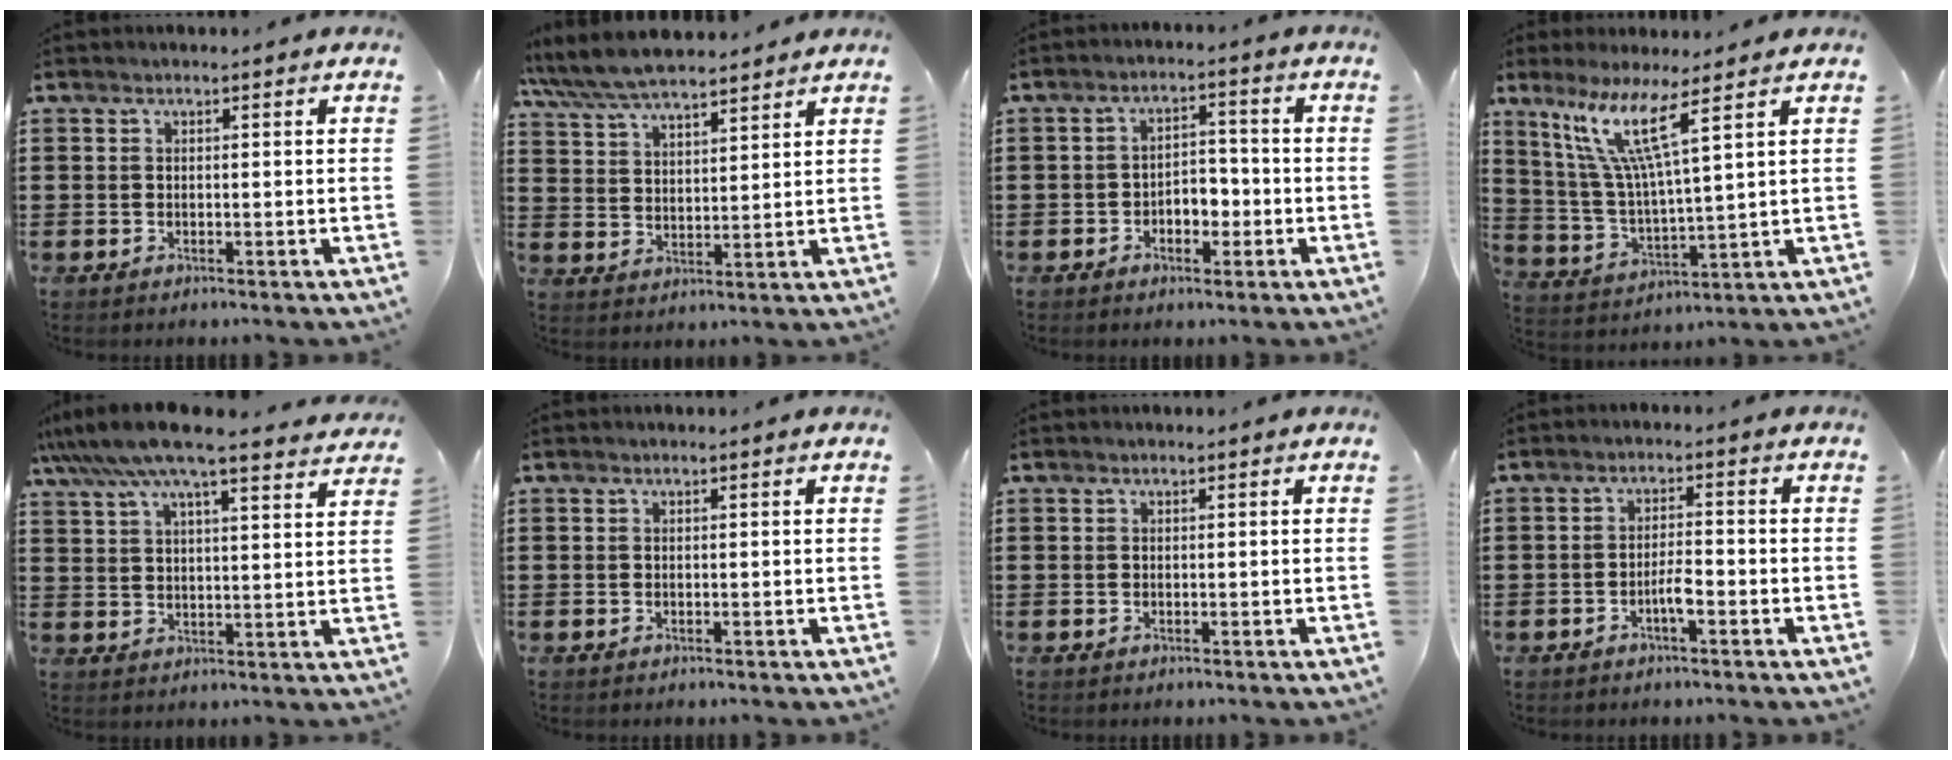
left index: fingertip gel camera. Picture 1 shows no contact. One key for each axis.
{"total": 6.9, "fx": 6.5, "fy": 1.2, "fz": 2.0, "tx": -0.063, "ty": -0.023, "tz": 0.117}
{"total": 3.4, "fx": -1.8, "fy": 2.3, "fz": 1.8, "tx": -0.038, "ty": 0.008, "tz": -0.040}
{"total": 10.6, "fx": 6.5, "fy": 0.3, "fz": 8.4, "tx": -0.188, "ty": -0.029, "tz": 0.109}
{"total": 8.7, "fx": 7.4, "fy": 0.4, "fz": 4.6, "tx": -0.112, "ty": -0.030, "tz": 0.132}
{"total": 0.0}
{"total": 0.0}
{"total": 3.0, "fx": -1.5, "fy": 0.6, "fz": 2.6, "tx": -0.047, "ty": 0.006, "tz": -0.028}